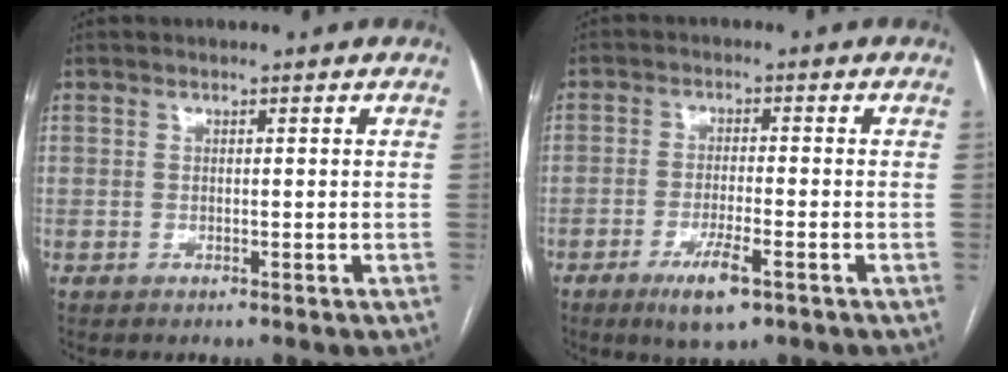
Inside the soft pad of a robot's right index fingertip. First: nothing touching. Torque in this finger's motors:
{"motor_torque": [0.78, -0.27, 0.27, 0.06]}